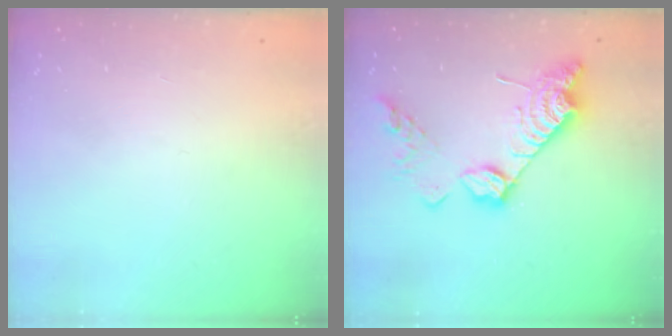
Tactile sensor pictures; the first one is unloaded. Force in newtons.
{"total": 16.6, "press": 16.6, "slide": 1.2}